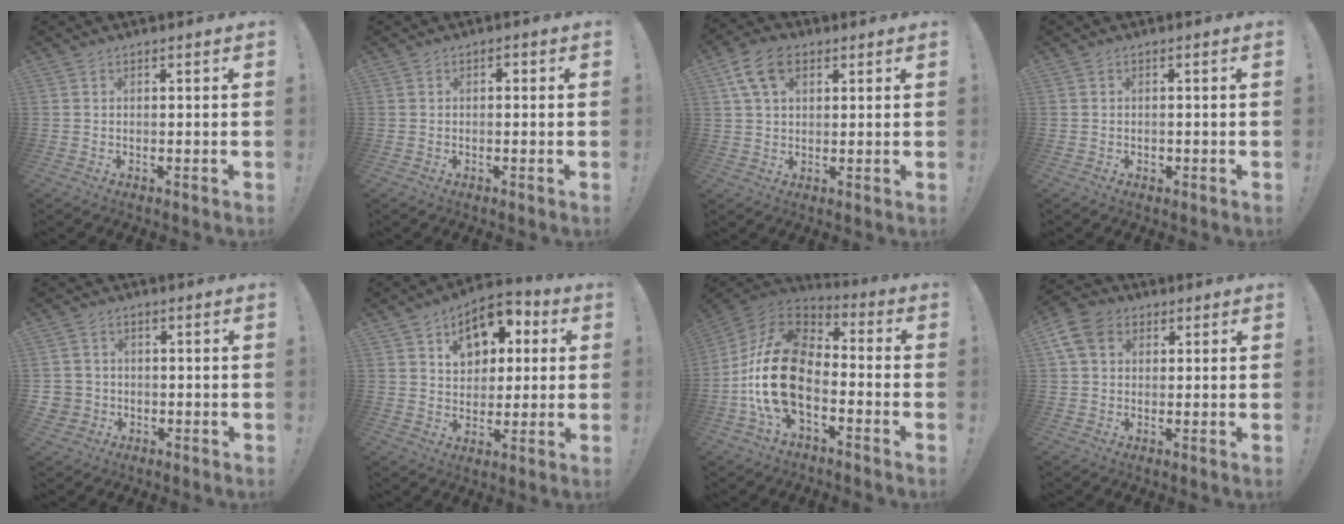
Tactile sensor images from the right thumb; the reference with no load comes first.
{"total": 1.1, "force": [-0.6, 0.7, 0.6], "torque": [-0.012, 0.006, -0.014]}
{"total": 10.1, "force": [4.2, 6.2, 6.9], "torque": [-0.135, 0.003, 0.082]}
{"total": 0.8, "force": [-0.2, 0.7, 0.2], "torque": [-0.011, 0.004, -0.004]}
{"total": 4.4, "force": [-0.1, 4.3, 1.2], "torque": [-0.021, 0.002, 0.000]}
{"total": 12.5, "force": [5.6, 8.7, 6.9], "torque": [-0.100, -0.023, 0.107]}
{"total": 20.2, "force": [-3.9, 12.5, 15.4], "torque": [-0.304, 0.031, -0.057]}
{"total": 9.7, "force": [3.1, 7.3, 5.6], "torque": [-0.120, 0.004, 0.065]}